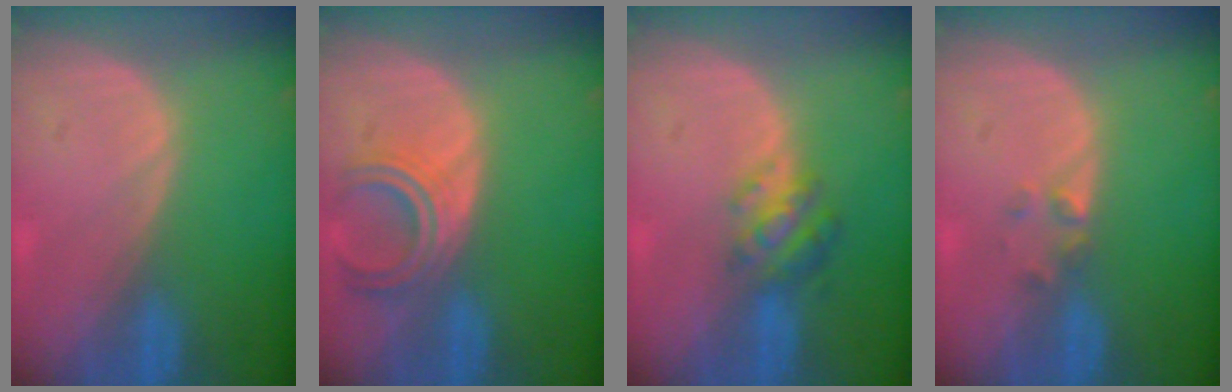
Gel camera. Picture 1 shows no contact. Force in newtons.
{"total": 5.2, "press": 5.1, "slide": 1.0}
{"total": 4.8, "press": 4.6, "slide": 1.6}
{"total": 1.6, "press": 1.4, "slide": 0.9}